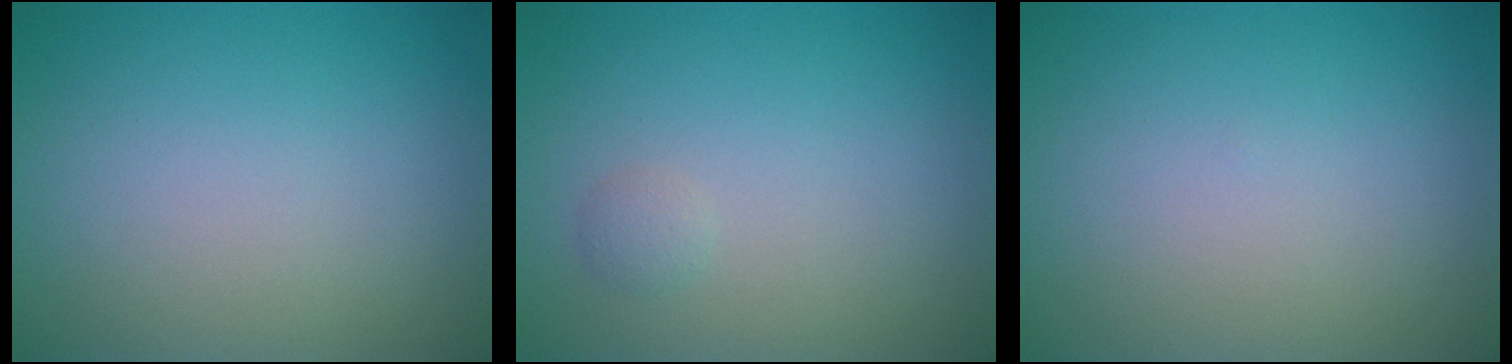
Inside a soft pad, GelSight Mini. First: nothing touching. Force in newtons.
{"total": 0.7, "press": 0.7, "slide": 0.1}
{"total": 0.0}